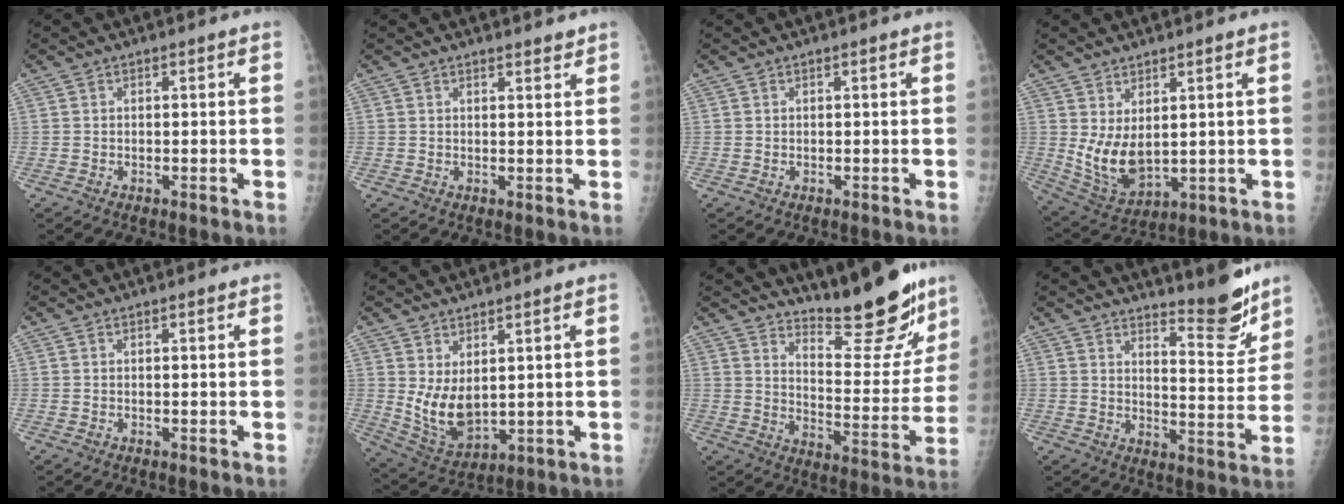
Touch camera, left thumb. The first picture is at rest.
{"total": 1.8, "force": [1.6, 0.4, 0.6], "torque": [-0.002, -0.012, 0.023]}
{"total": 0.0}
{"total": 9.0, "force": [2.0, 4.7, 7.4], "torque": [-0.126, -0.028, 0.059]}
{"total": 0.6, "force": [0.4, 0.1, 0.5], "torque": [-0.007, -0.001, 0.006]}
{"total": 8.9, "force": [2.3, 4.8, 7.2], "torque": [-0.119, -0.031, 0.063]}
{"total": 18.8, "force": [16.0, 4.4, 9.0], "torque": [-0.086, -0.129, 0.228]}
{"total": 9.8, "force": [8.5, 1.5, 4.7], "torque": [-0.045, -0.080, 0.131]}